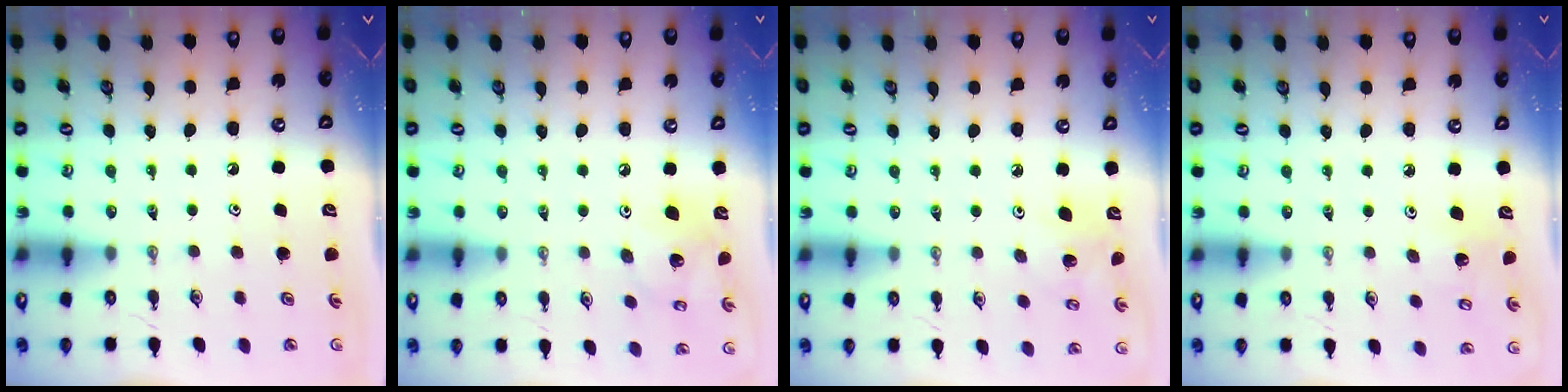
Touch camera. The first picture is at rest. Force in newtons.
{"total": 11.6, "press": 11.3, "slide": 2.9}
{"total": 5.9, "press": 5.6, "slide": 1.6}
{"total": 4.5, "press": 4.3, "slide": 1.2}